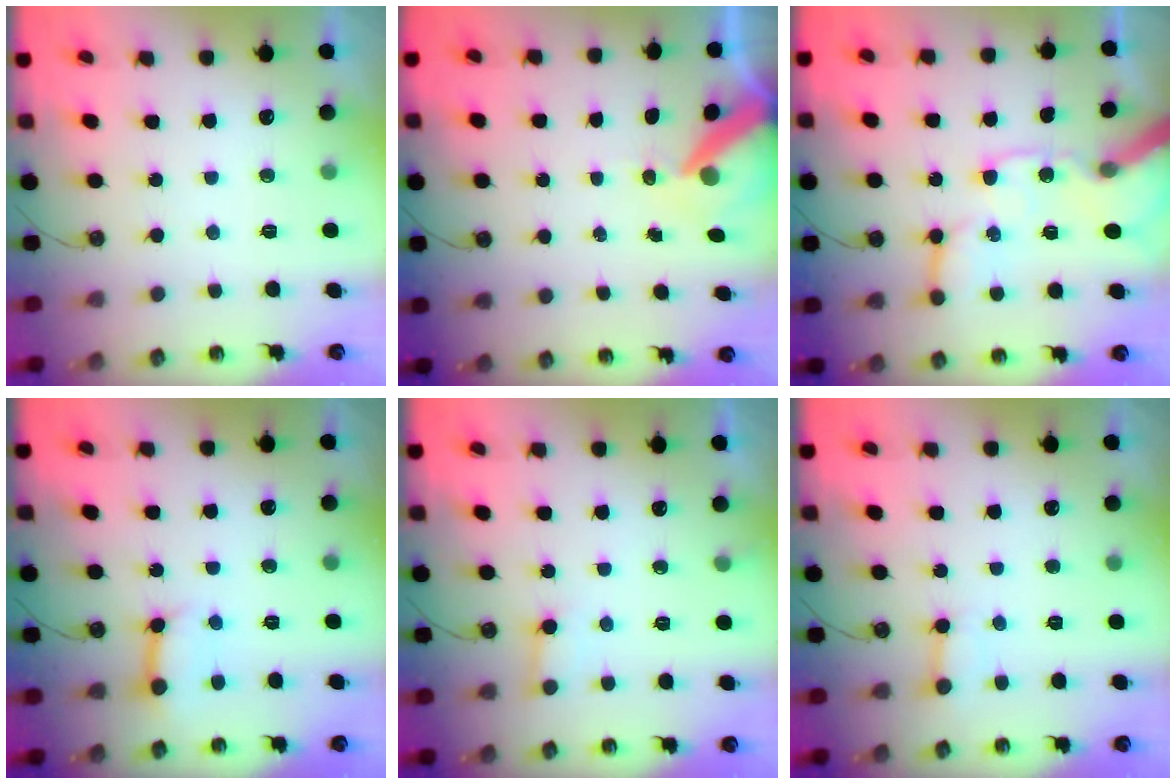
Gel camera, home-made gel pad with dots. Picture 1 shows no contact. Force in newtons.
{"total": 9.4, "press": 9.3, "slide": 1.5}
{"total": 16.2, "press": 16.0, "slide": 2.4}
{"total": 8.2, "press": 8.1, "slide": 0.9}
{"total": 7.5, "press": 7.4, "slide": 0.5}
{"total": 2.6, "press": 2.6, "slide": 0.2}